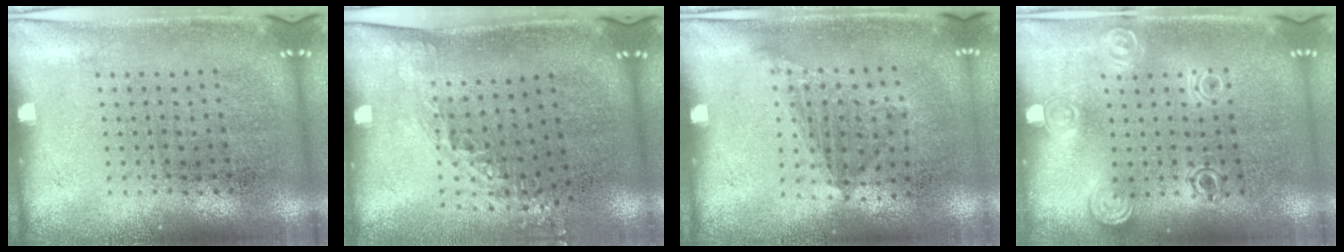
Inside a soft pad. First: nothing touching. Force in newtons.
{"total": 1.4, "press": 1.0, "slide": 1.0}
{"total": 1.1, "press": 0.8, "slide": 0.7}
{"total": 1.3, "press": 1.2, "slide": 0.4}